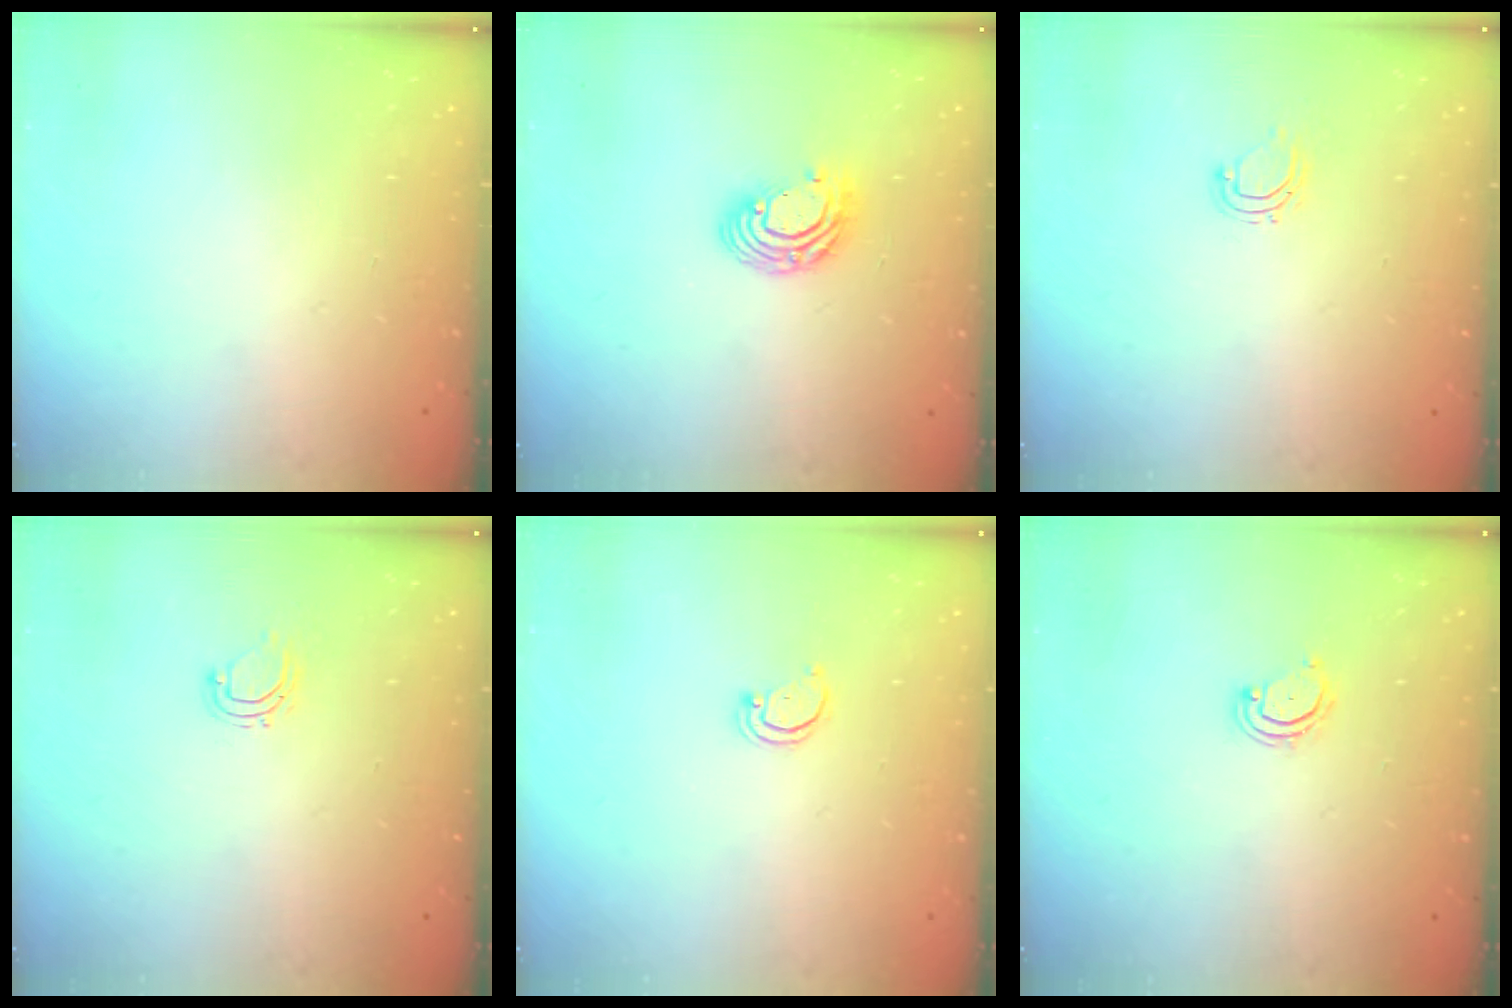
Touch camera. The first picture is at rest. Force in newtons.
{"total": 8.0, "press": 8.0, "slide": 0.4}
{"total": 4.7, "press": 4.6, "slide": 0.6}
{"total": 4.7, "press": 4.6, "slide": 0.6}
{"total": 1.5, "press": 1.5, "slide": 0.1}
{"total": 3.3, "press": 3.3, "slide": 0.3}